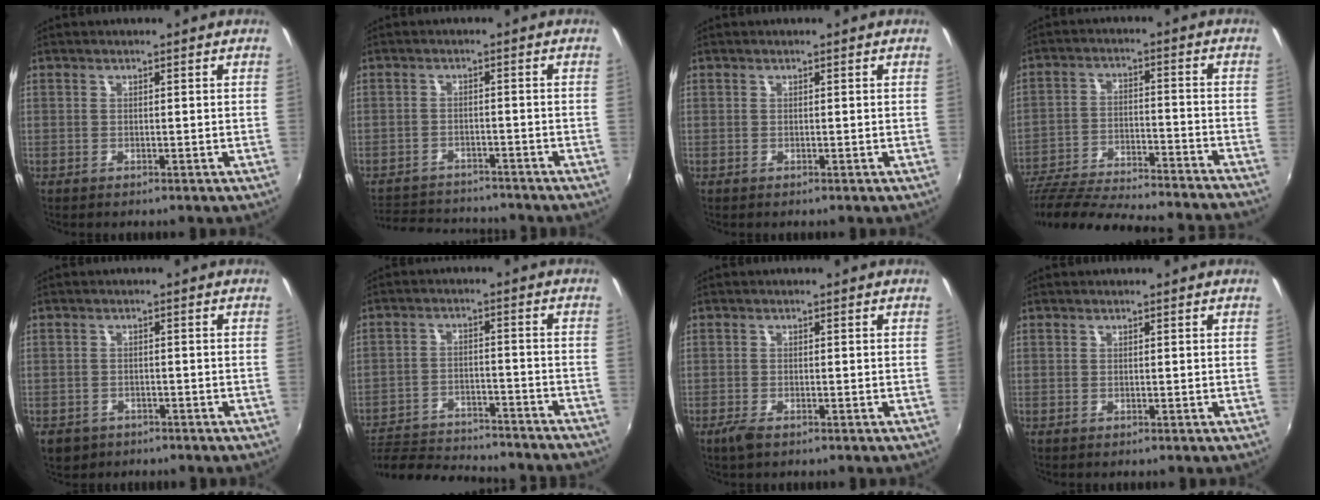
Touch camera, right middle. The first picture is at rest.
{"total": 11.0, "force": [-10.1, 3.3, 2.9], "torque": [-0.083, 0.010, -0.154]}
{"total": 0.0}
{"total": 29.6, "force": [-26.4, 4.1, 12.7], "torque": [-0.230, -0.051, -0.384]}
{"total": 4.8, "force": [-2.9, 3.4, 1.6], "torque": [-0.045, -0.010, -0.043]}
{"total": 24.4, "force": [-21.5, 5.7, 9.9], "torque": [-0.198, -0.024, -0.301]}
{"total": 2.4, "force": [-1.7, 0.8, 1.6], "torque": [-0.037, -0.007, -0.033]}
{"total": 0.0}